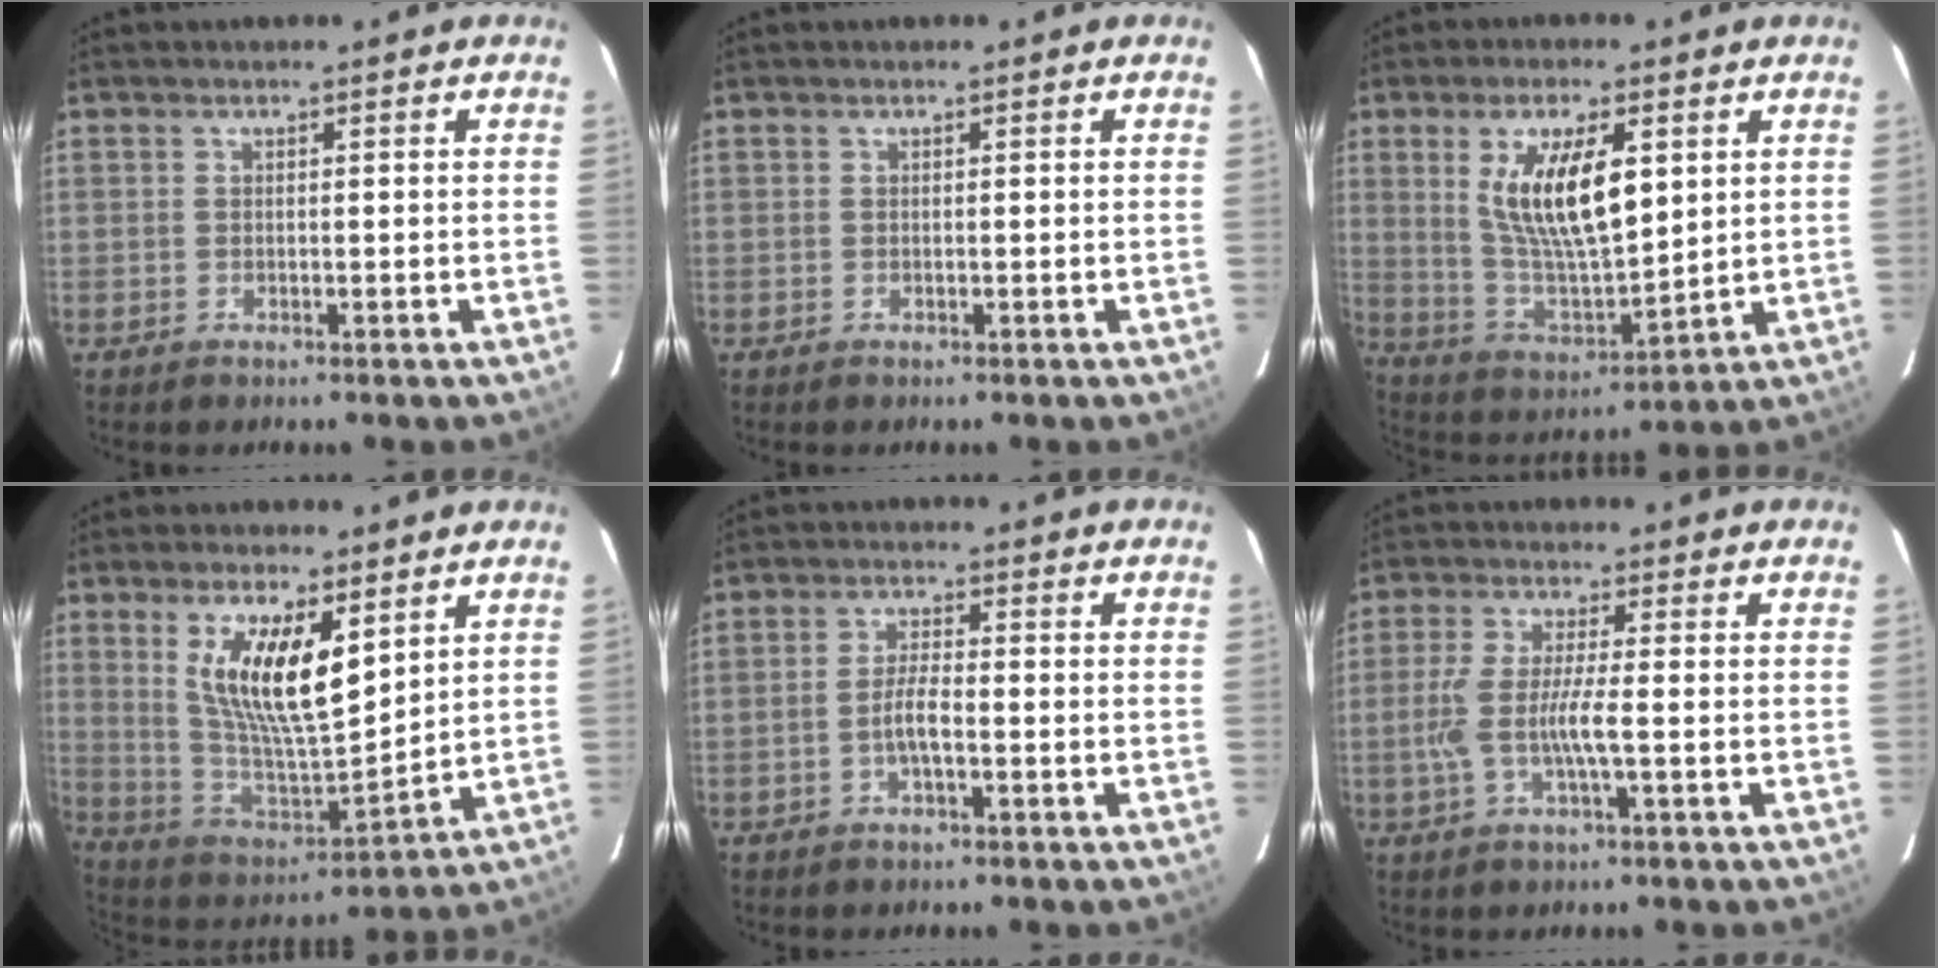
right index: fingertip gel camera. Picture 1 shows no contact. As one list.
[{"total": 0.0}, {"total": 15.1, "force": [4.4, 5.5, 13.4], "torque": [-0.250, -0.004, 0.095]}, {"total": 15.5, "force": [6.5, 5.0, 13.1], "torque": [-0.247, -0.007, 0.132]}, {"total": 3.8, "force": [-1.4, 0.7, 3.4], "torque": [-0.071, 0.004, -0.027]}, {"total": 7.1, "force": [-1.7, 0.5, 6.9], "torque": [-0.144, -0.004, -0.032]}]